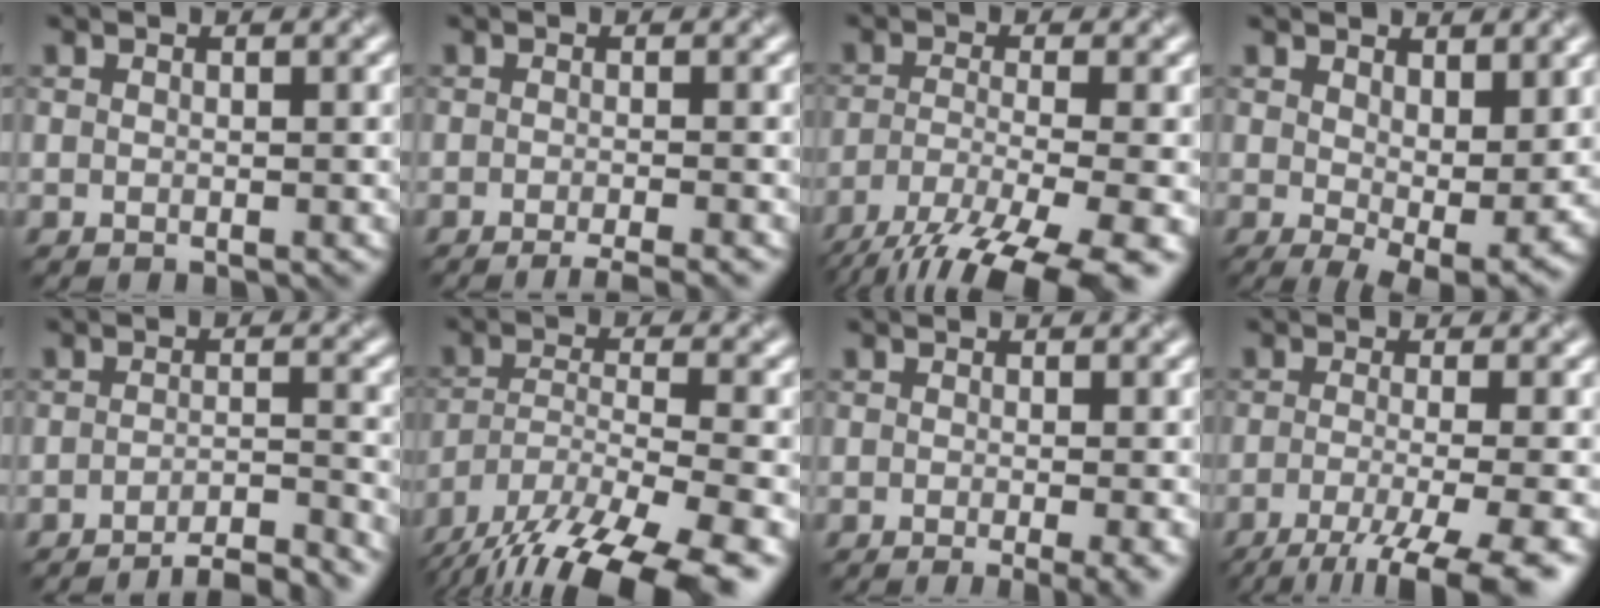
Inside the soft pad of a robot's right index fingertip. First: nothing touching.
{"total": 3.5, "force": [-2.7, 0.5, 2.1], "torque": [-0.023, -0.005, -0.039]}
{"total": 10.8, "force": [-7.9, 3.0, 6.7], "torque": [-0.138, -0.032, -0.119]}
{"total": 5.6, "force": [0.3, 2.8, 4.8], "torque": [-0.089, -0.023, 0.019]}
{"total": 6.5, "force": [-5.7, 0.8, 2.8], "torque": [-0.037, 0.006, -0.082]}
{"total": 14.8, "force": [-11.4, 4.9, 8.0], "torque": [-0.170, -0.043, -0.165]}
{"total": 3.9, "force": [-1.4, 1.3, 3.3], "torque": [-0.041, -0.011, -0.008]}
{"total": 8.1, "force": [-4.7, 1.8, 6.4], "torque": [-0.101, -0.013, -0.076]}